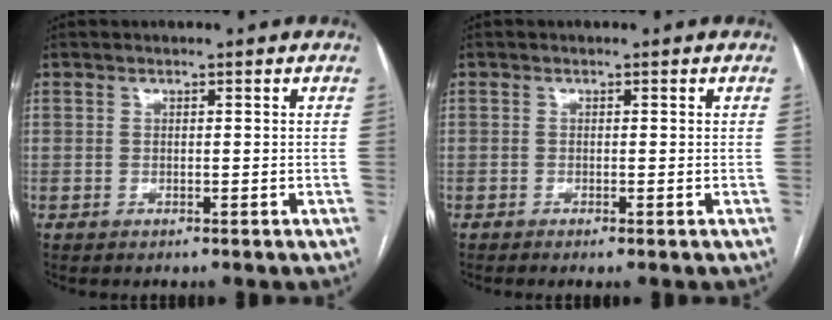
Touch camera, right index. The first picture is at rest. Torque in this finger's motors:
{"motor_torque": [0.22, 0.06, -0.04, 0.01]}